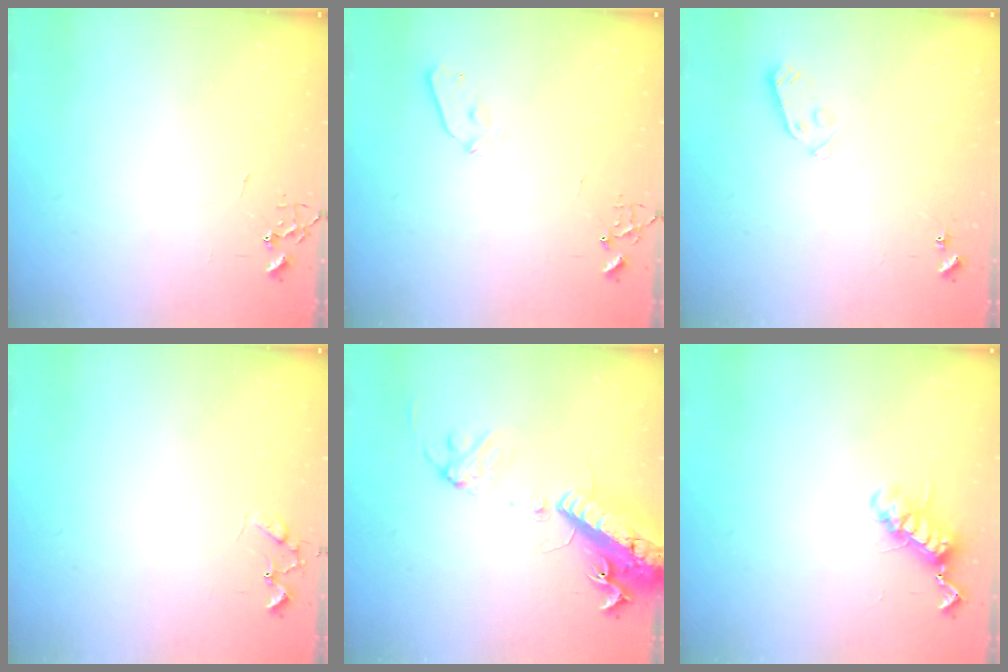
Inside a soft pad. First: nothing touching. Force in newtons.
{"total": 4.0, "press": 4.0, "slide": 0.5}
{"total": 3.9, "press": 3.8, "slide": 0.9}
{"total": 6.2, "press": 6.2, "slide": 0.4}
{"total": 18.2, "press": 17.7, "slide": 4.2}
{"total": 11.3, "press": 11.2, "slide": 1.2}